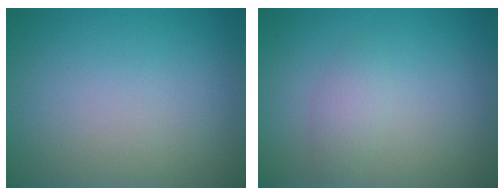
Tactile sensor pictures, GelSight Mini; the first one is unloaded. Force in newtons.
{"total": 1.4, "press": 1.4, "slide": 0.0}